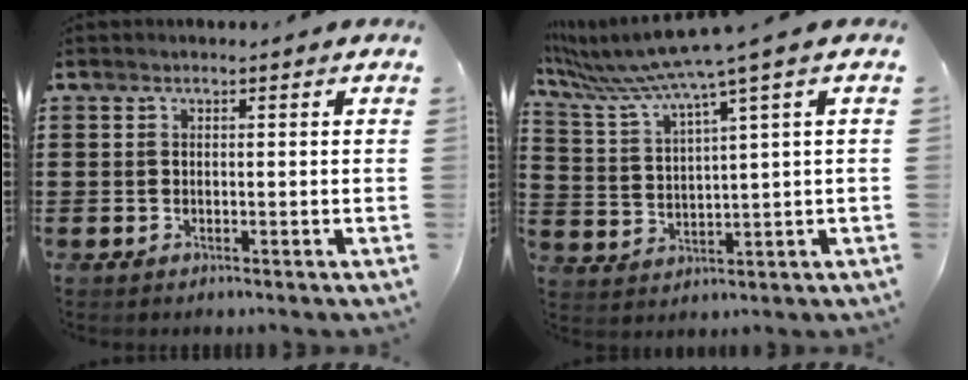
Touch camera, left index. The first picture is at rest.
{"total": 6.2, "force": [4.6, -0.8, 4.1], "torque": [-0.108, -0.039, 0.072]}